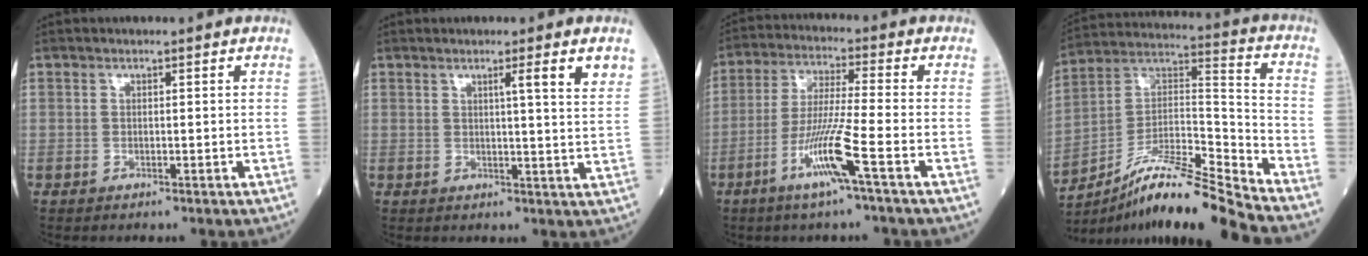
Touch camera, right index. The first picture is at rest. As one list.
[{"total": 5.1, "force": [2.9, -0.7, 4.1], "torque": [-0.055, -0.011, 0.034]}, {"total": 9.5, "force": [-4.5, -1.2, 8.3], "torque": [-0.163, -0.014, -0.092]}, {"total": 16.8, "force": [-14.1, -1.1, 9.1], "torque": [-0.154, 0.023, -0.248]}]